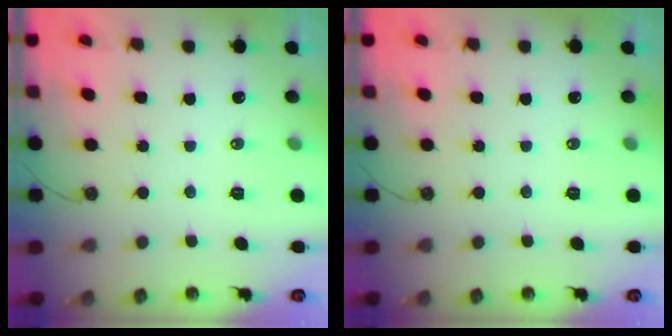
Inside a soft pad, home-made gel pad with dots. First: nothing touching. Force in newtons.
{"total": 0.0}